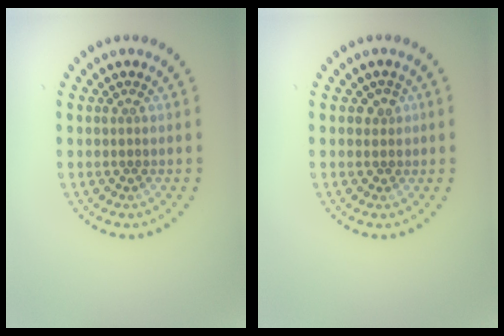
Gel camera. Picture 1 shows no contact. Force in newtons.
{"total": 1.1, "press": 1.1, "slide": 0.4}